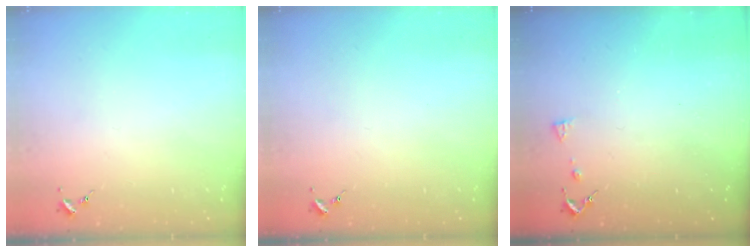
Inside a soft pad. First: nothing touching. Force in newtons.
{"total": 0.0}
{"total": 5.4, "press": 5.4, "slide": 0.8}